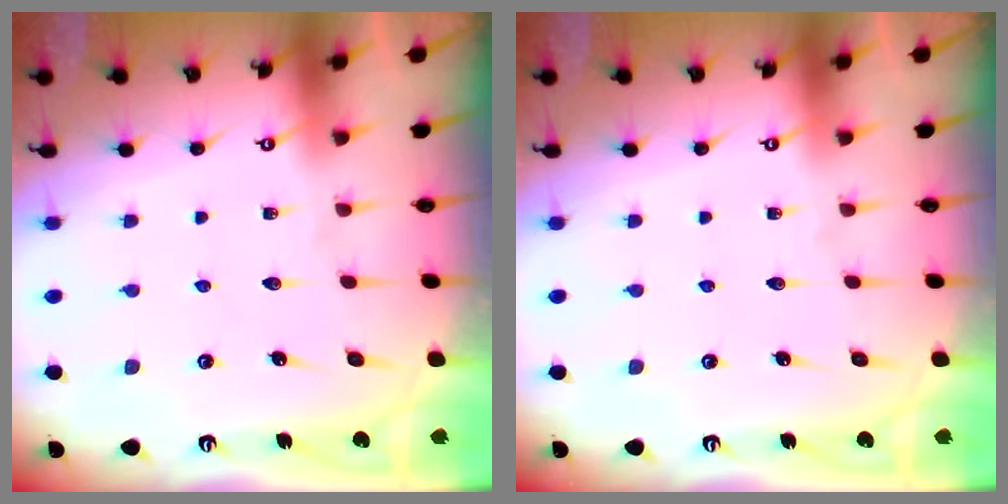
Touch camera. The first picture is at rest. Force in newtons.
{"total": 0.0}